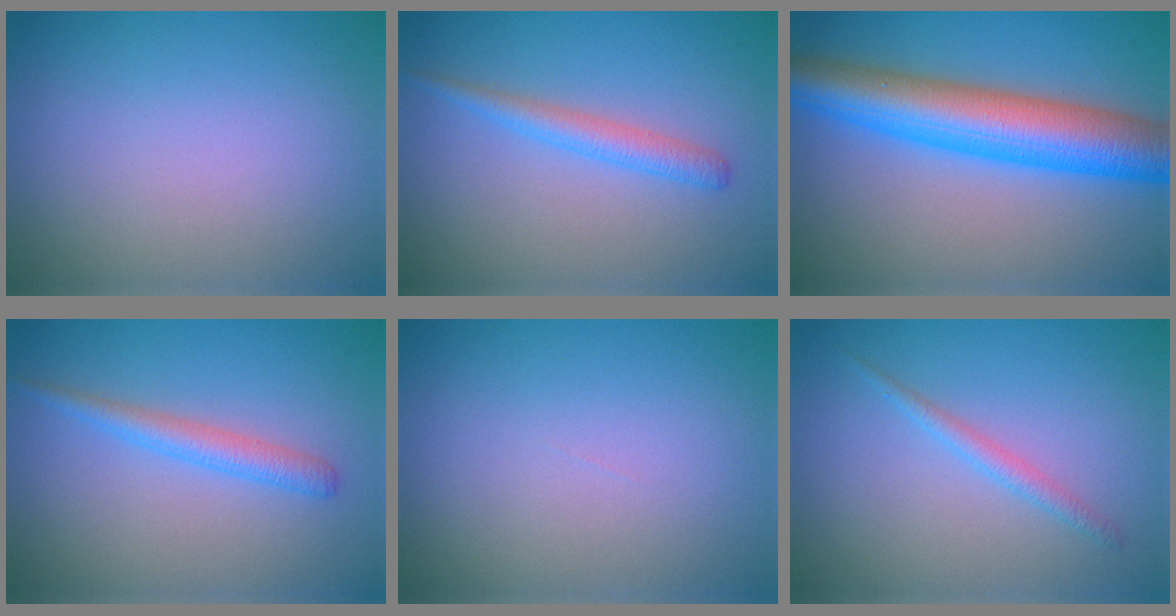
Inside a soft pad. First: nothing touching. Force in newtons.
{"total": 2.2, "press": 2.2, "slide": 0.2}
{"total": 9.5, "press": 9.5, "slide": 0.1}
{"total": 2.2, "press": 2.2, "slide": 0.2}
{"total": 0.0}
{"total": 1.4, "press": 1.4, "slide": 0.1}